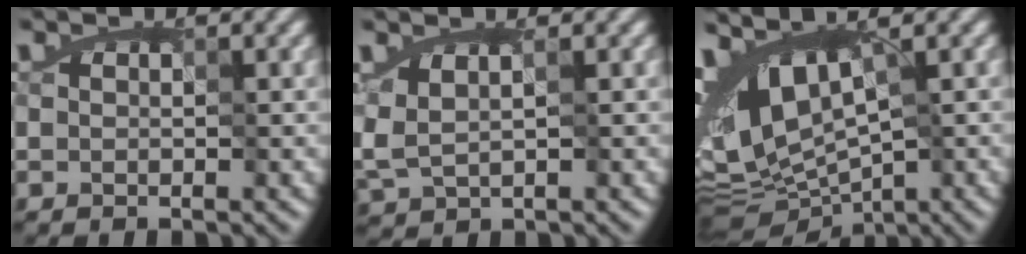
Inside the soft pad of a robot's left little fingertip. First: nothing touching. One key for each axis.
{"total": 2.3, "fx": 0.4, "fy": 1.2, "fz": 2.0, "tx": -0.047, "ty": 0.000, "tz": 0.009}
{"total": 9.1, "fx": 1.0, "fy": 5.2, "fz": 7.4, "tx": -0.129, "ty": 0.002, "tz": 0.035}